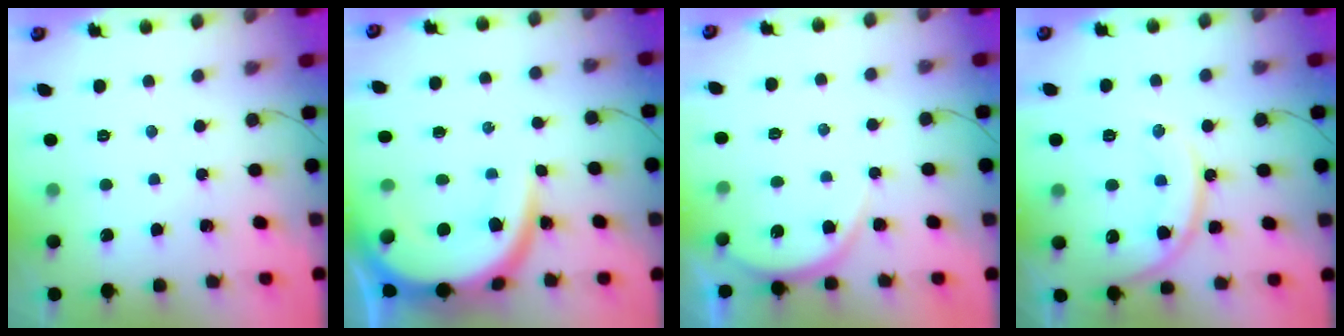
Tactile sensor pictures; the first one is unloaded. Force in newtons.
{"total": 13.6, "press": 13.6, "slide": 1.1}
{"total": 6.6, "press": 6.6, "slide": 0.7}
{"total": 14.3, "press": 14.2, "slide": 1.6}